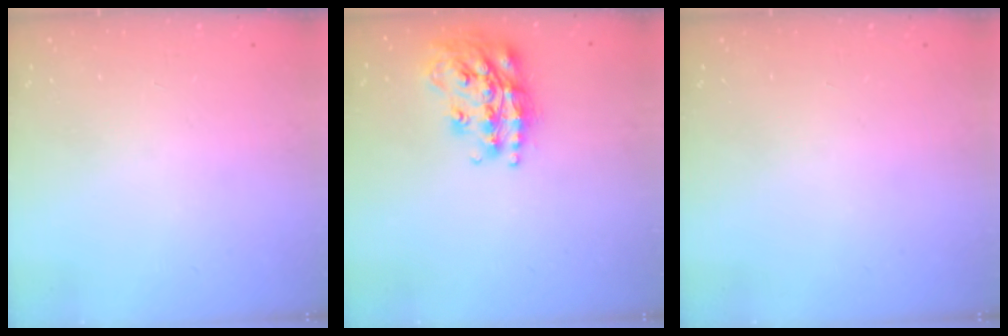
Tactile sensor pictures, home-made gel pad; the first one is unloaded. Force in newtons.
{"total": 18.0, "press": 17.9, "slide": 1.6}
{"total": 0.0}